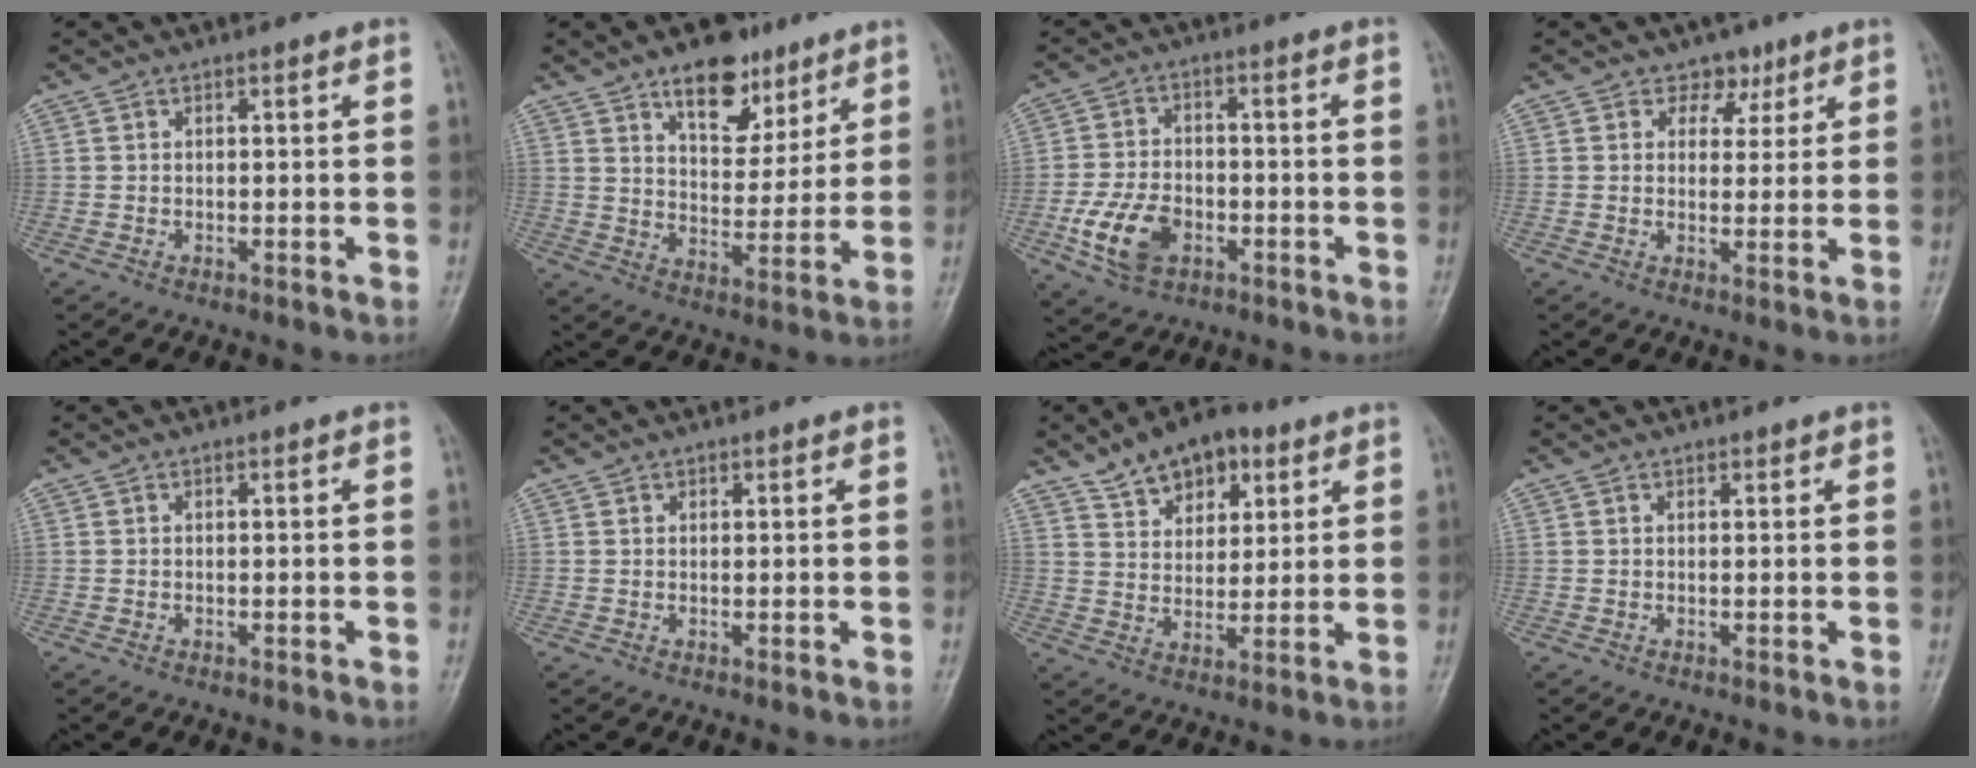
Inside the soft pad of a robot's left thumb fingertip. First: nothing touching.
{"total": 11.9, "force": [7.6, 6.6, 6.4], "torque": [-0.060, -0.043, 0.120]}
{"total": 9.5, "force": [-3.4, 6.3, 6.3], "torque": [-0.114, 0.012, -0.062]}
{"total": 3.9, "force": [2.4, 3.0, 0.6], "torque": [0.021, -0.010, 0.032]}
{"total": 0.0}
{"total": 0.5, "force": [0.4, 0.3, 0.0], "torque": [0.002, -0.003, 0.005]}
{"total": 11.4, "force": [6.7, 6.8, 6.2], "torque": [-0.062, -0.024, 0.109]}
{"total": 0.7, "force": [0.6, 0.4, 0.1], "torque": [0.002, -0.004, 0.006]}